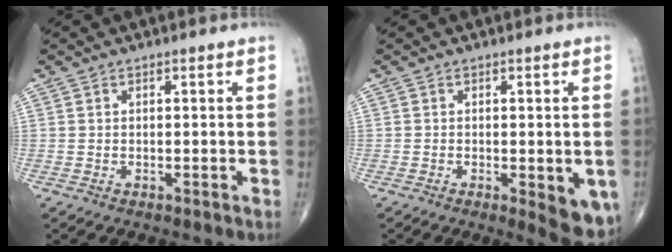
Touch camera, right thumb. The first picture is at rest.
{"total": 7.3, "force": [-2.2, 2.6, 6.5], "torque": [-0.071, -0.013, -0.026]}